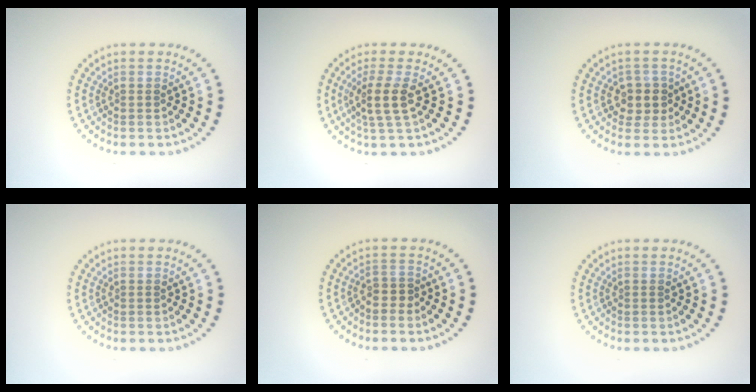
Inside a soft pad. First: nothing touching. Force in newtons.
{"total": 2.7, "press": 2.3, "slide": 1.6}
{"total": 2.3, "press": 2.1, "slide": 1.0}
{"total": 0.0}
{"total": 1.3, "press": 0.9, "slide": 0.9}
{"total": 0.0}